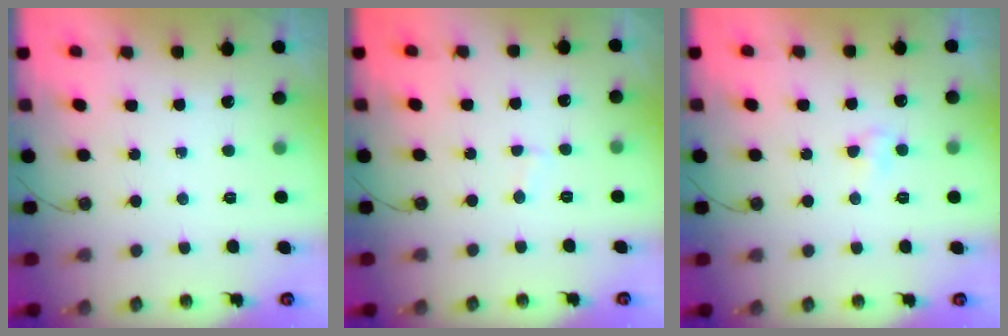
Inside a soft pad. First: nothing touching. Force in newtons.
{"total": 1.8, "press": 1.8, "slide": 0.1}
{"total": 2.9, "press": 2.7, "slide": 0.9}